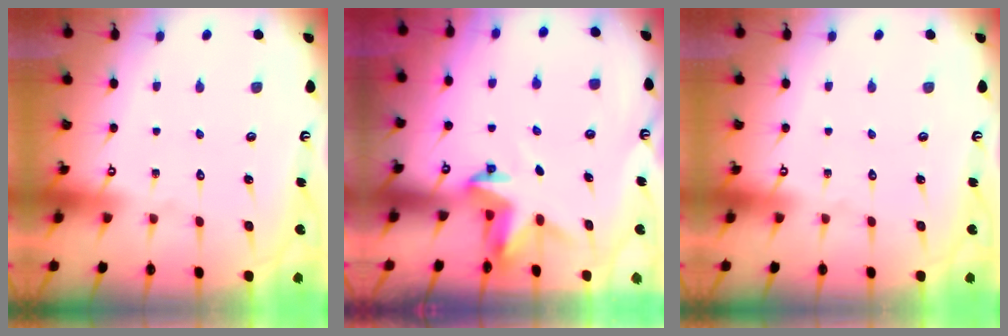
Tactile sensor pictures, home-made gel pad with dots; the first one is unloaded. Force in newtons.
{"total": 3.3, "press": 3.3, "slide": 0.2}
{"total": 0.0}